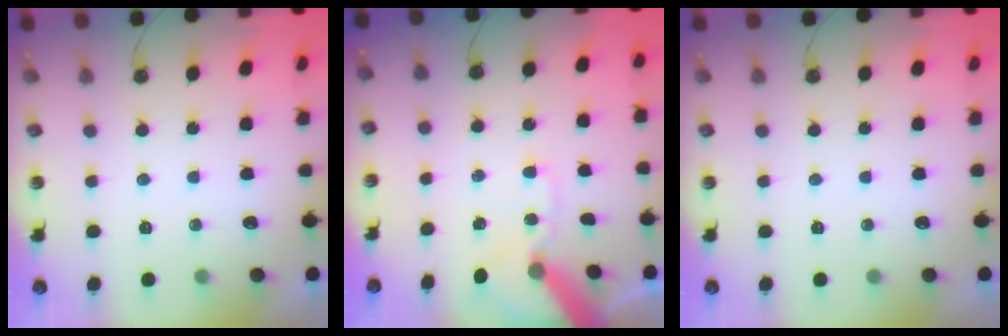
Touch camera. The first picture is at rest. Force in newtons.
{"total": 11.4, "press": 11.3, "slide": 1.8}
{"total": 0.0}